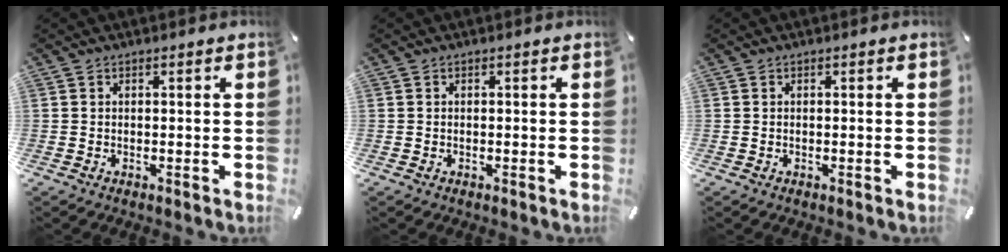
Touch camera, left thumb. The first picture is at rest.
{"total": 0.0}
{"total": 0.0}